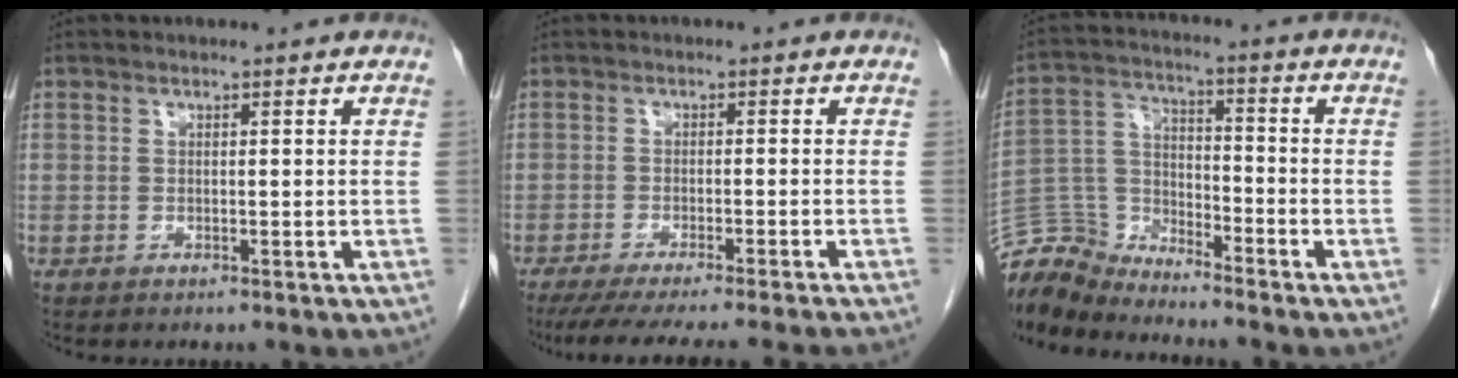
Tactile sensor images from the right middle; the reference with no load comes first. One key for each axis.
{"total": 14.6, "fx": -13.0, "fy": -1.1, "fz": 6.7, "tx": -0.085, "ty": -0.043, "tz": -0.183}
{"total": 9.2, "fx": -9.2, "fy": 0.8, "fz": -0.6, "tx": 0.000, "ty": 0.025, "tz": -0.185}